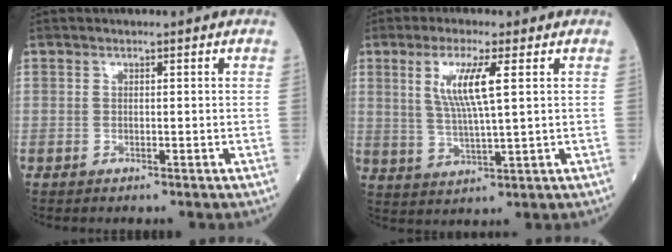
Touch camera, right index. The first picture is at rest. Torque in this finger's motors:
{"motor_torque": [0.37, 0.24, 0.22, 0.14]}